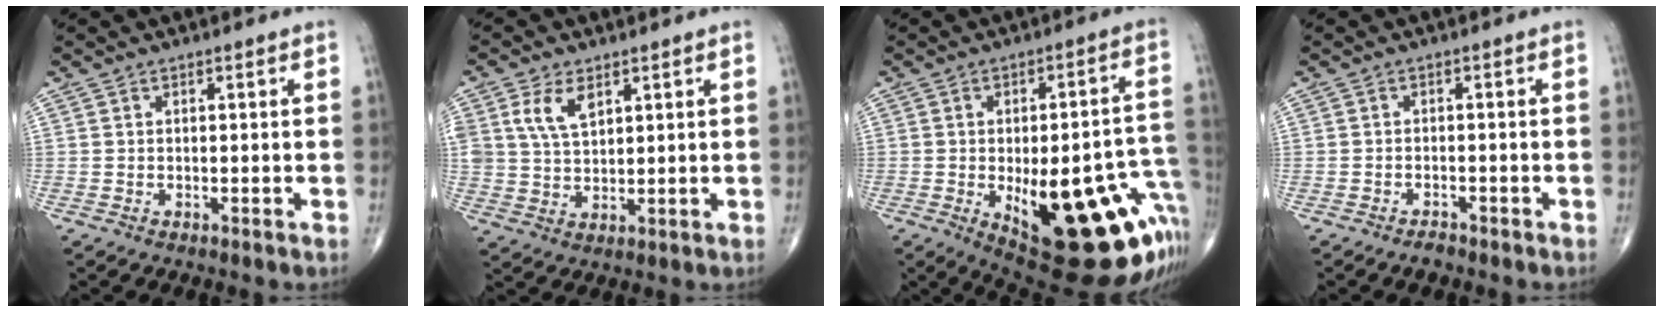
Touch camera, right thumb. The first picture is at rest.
{"total": 6.5, "force": [3.0, 3.6, 4.5], "torque": [-0.080, -0.009, 0.064]}
{"total": 29.9, "force": [-9.0, 11.2, 26.2], "torque": [-0.247, 0.018, -0.092]}
{"total": 1.6, "force": [-1.4, 0.5, 0.5], "torque": [-0.012, 0.007, -0.023]}